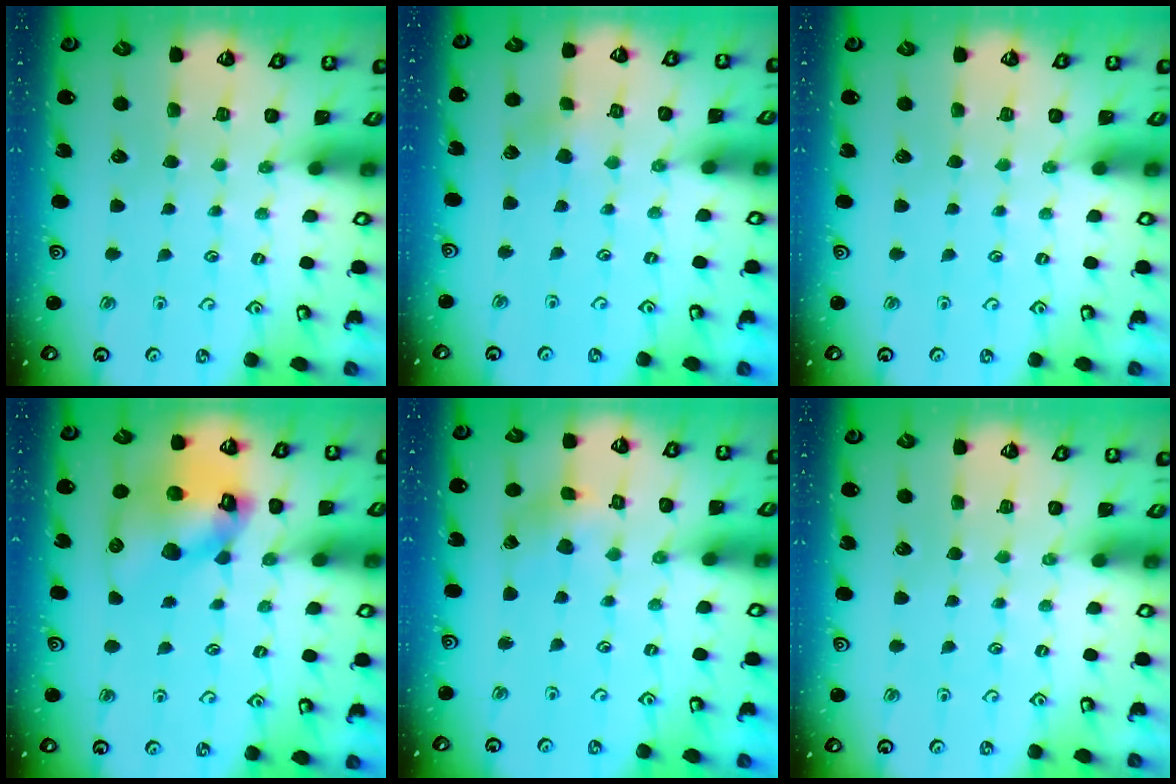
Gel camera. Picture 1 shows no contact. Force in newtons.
{"total": 2.6, "press": 2.6, "slide": 0.4}
{"total": 0.0}
{"total": 15.4, "press": 15.3, "slide": 2.1}
{"total": 2.3, "press": 2.3, "slide": 0.5}
{"total": 0.0}